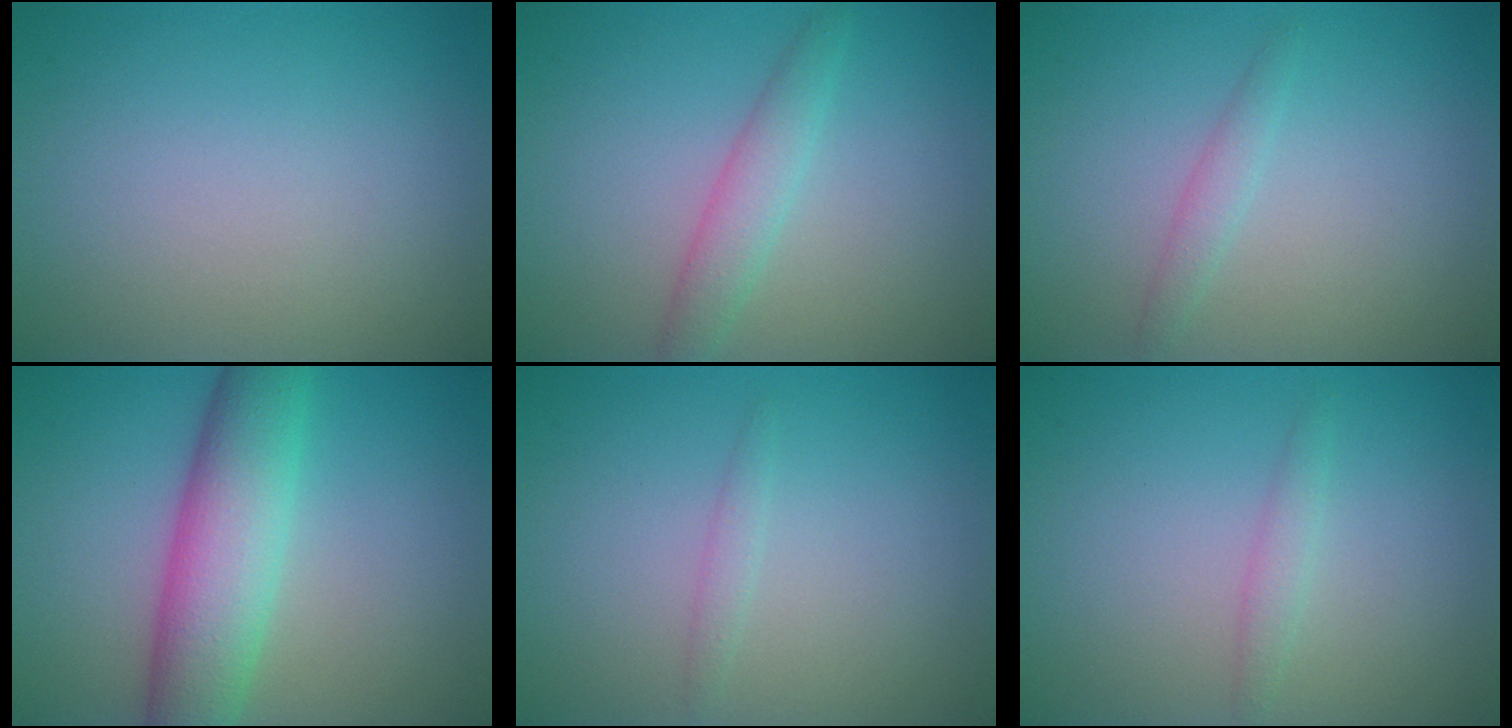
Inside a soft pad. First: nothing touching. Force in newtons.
{"total": 2.4, "press": 2.4, "slide": 0.1}
{"total": 1.2, "press": 1.2, "slide": 0.1}
{"total": 7.5, "press": 7.5, "slide": 0.1}
{"total": 0.9, "press": 0.9, "slide": 0.1}
{"total": 1.2, "press": 1.2, "slide": 0.1}